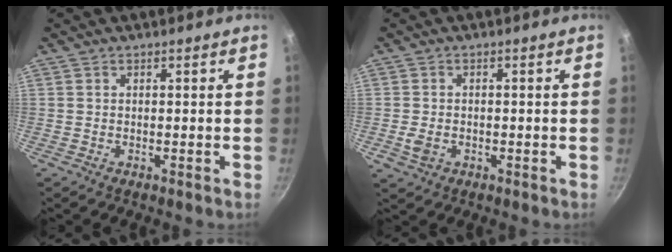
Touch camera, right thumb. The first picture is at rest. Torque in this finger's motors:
{"motor_torque": [0.81, 0.77, -0.03, 0.00, 0.08]}